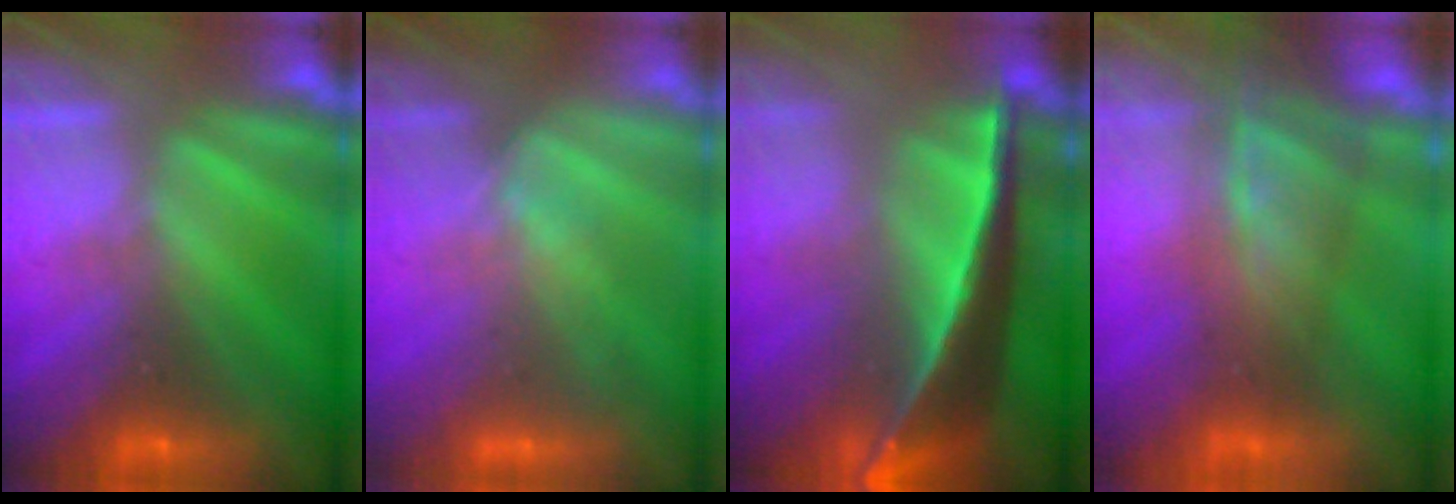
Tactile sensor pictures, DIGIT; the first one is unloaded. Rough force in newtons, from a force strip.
{"total": 1.7}
{"total": 10.8}
{"total": 8.9}